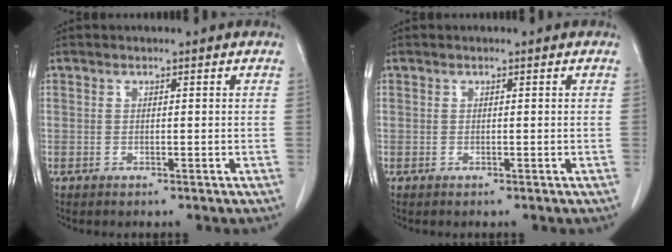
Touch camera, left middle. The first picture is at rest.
{"total": 0.0}